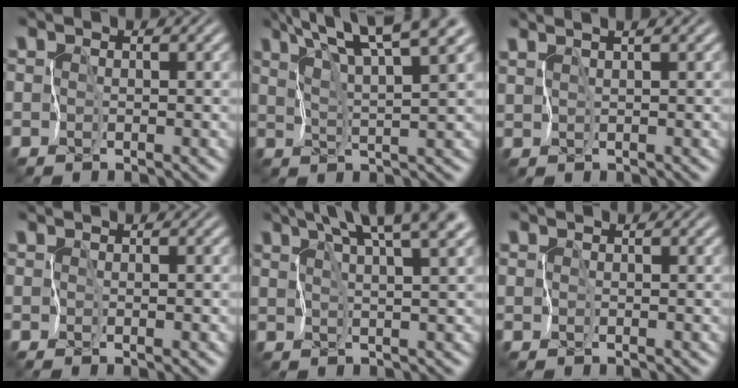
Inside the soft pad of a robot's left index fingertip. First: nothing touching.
{"total": 8.8, "force": [6.3, 1.4, 6.1], "torque": [-0.106, 0.021, 0.084]}
{"total": 3.4, "force": [2.6, 0.4, 2.1], "torque": [-0.038, 0.017, 0.035]}
{"total": 0.0}
{"total": 9.7, "force": [6.3, 2.5, 6.8], "torque": [-0.103, 0.028, 0.080]}
{"total": 0.0}